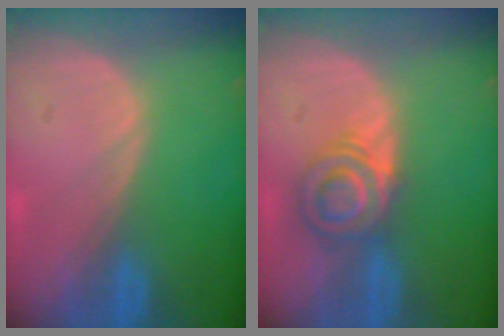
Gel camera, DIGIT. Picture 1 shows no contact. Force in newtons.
{"total": 5.7, "press": 5.6, "slide": 1.1}